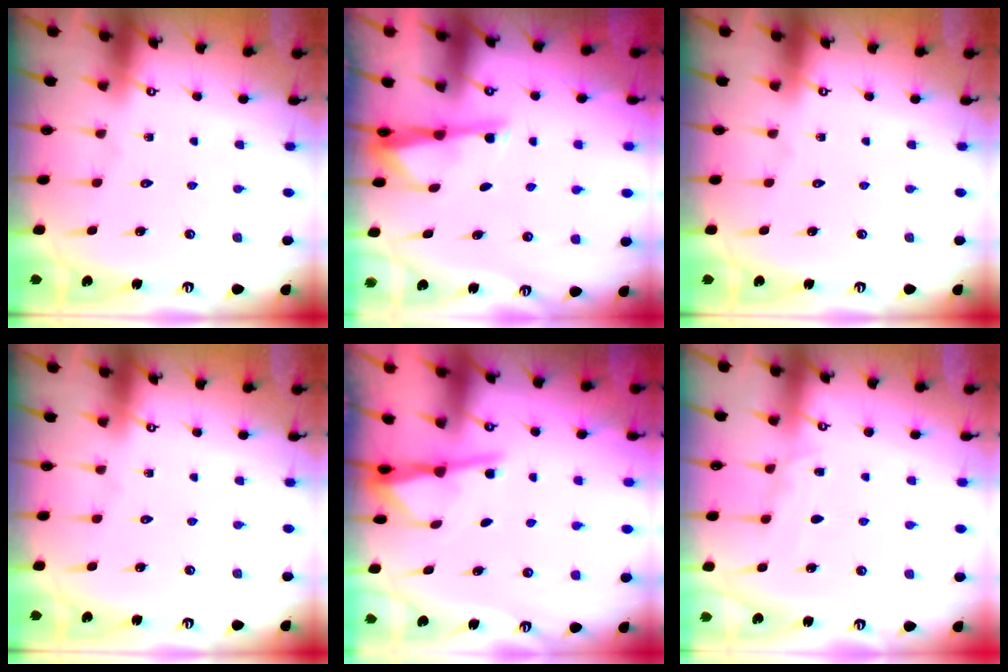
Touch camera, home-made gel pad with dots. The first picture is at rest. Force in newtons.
{"total": 3.9, "press": 3.7, "slide": 1.1}
{"total": 0.0}
{"total": 0.0}
{"total": 2.4, "press": 2.4, "slide": 0.3}
{"total": 5.1, "press": 5.0, "slide": 0.6}